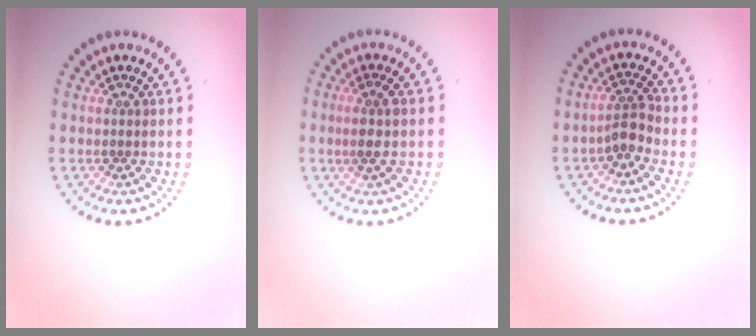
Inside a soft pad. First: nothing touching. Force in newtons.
{"total": 2.2, "press": 1.8, "slide": 1.2}
{"total": 2.2, "press": 1.9, "slide": 1.3}